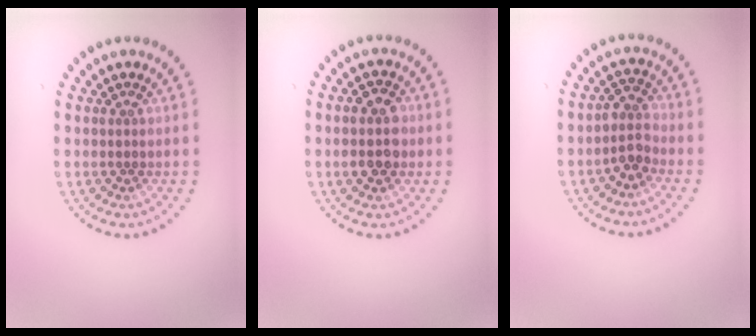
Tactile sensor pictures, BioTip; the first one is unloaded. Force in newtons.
{"total": 3.6, "press": 3.6, "slide": 0.2}
{"total": 2.2, "press": 1.8, "slide": 1.2}